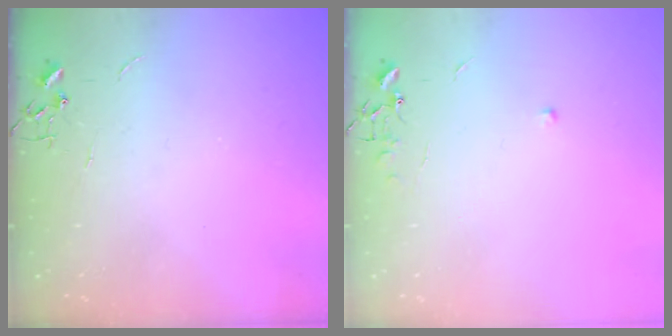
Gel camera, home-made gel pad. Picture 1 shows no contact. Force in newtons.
{"total": 5.2, "press": 5.1, "slide": 0.6}